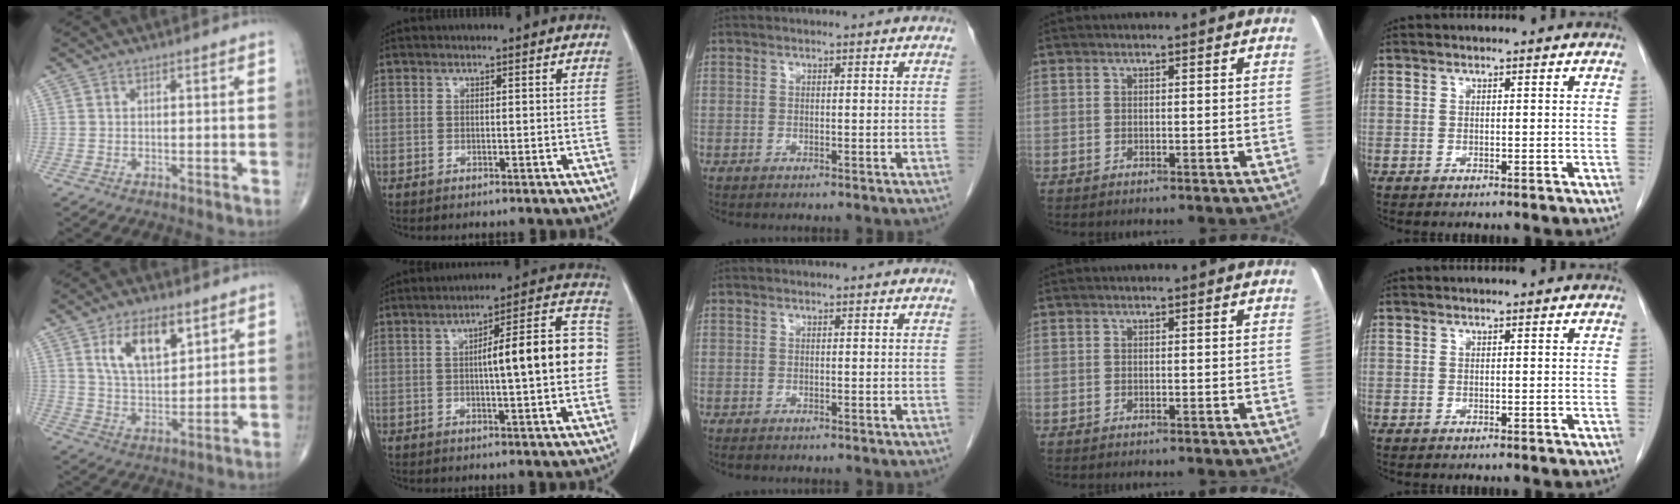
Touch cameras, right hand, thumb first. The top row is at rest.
{"thumb": {"total": 11.2, "force": [5.3, 5.5, 8.2], "torque": [-0.125, -0.024, 0.103]}, "index": {"total": 13.3, "force": [0.2, 2.5, 13.1], "torque": [-0.173, 0.038, 0.003]}}